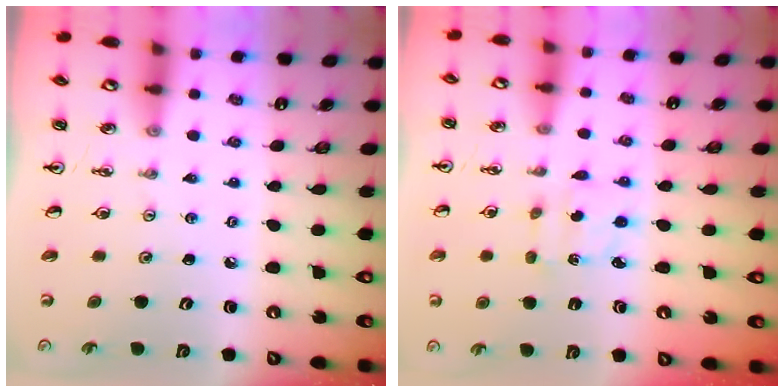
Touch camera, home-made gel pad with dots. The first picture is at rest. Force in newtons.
{"total": 3.1, "press": 3.0, "slide": 0.5}